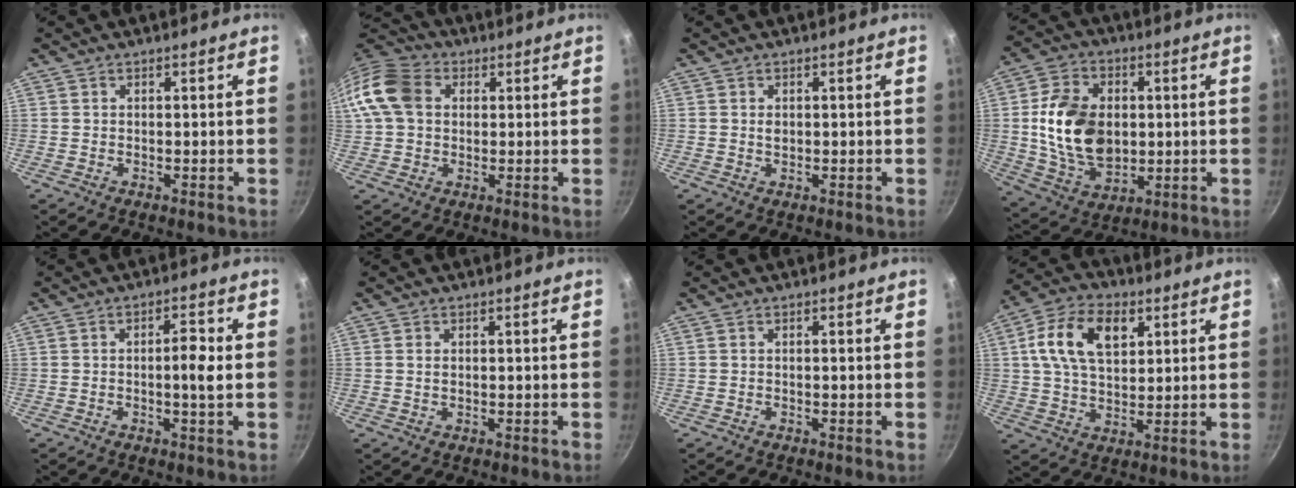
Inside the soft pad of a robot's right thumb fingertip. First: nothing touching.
{"total": 11.4, "force": [2.2, 8.8, 6.9], "torque": [-0.119, 0.018, 0.023]}
{"total": 1.1, "force": [0.1, 0.8, 0.7], "torque": [-0.010, 0.000, 0.003]}
{"total": 13.7, "force": [0.9, 9.1, 10.1], "torque": [-0.169, -0.011, 0.026]}
{"total": 4.1, "force": [-0.2, 0.8, 4.1], "torque": [-0.068, 0.009, -0.004]}
{"total": 1.0, "force": [0.2, 0.7, 0.7], "torque": [-0.012, 0.002, 0.003]}
{"total": 0.0}
{"total": 13.6, "force": [4.3, 8.5, 9.7], "torque": [-0.160, 0.003, 0.068]}